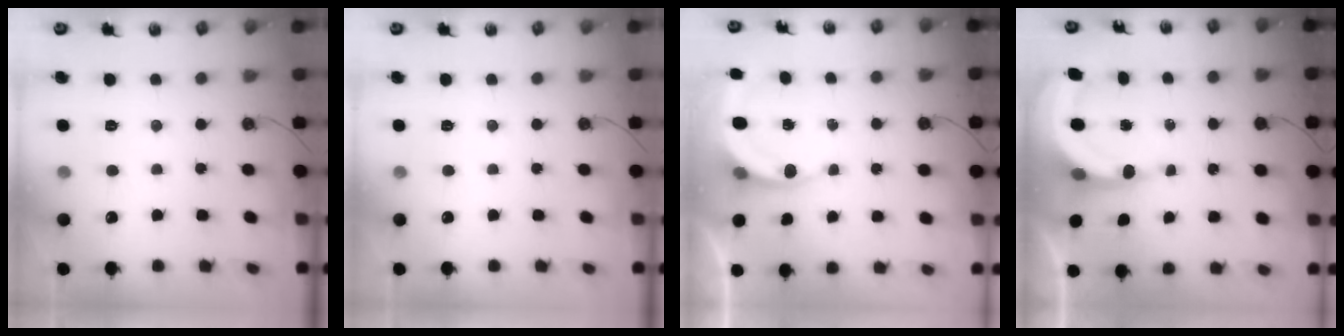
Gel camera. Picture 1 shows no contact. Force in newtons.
{"total": 0.0}
{"total": 4.6, "press": 4.6, "slide": 0.4}
{"total": 6.5, "press": 6.5, "slide": 1.0}